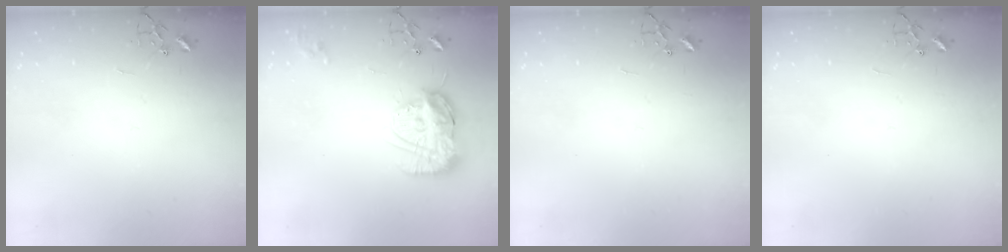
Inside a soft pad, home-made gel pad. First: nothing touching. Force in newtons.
{"total": 14.9, "press": 14.8, "slide": 1.2}
{"total": 0.0}
{"total": 0.0}